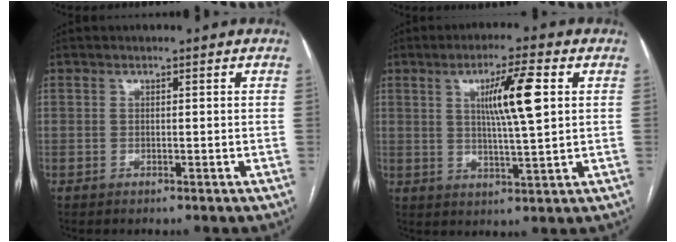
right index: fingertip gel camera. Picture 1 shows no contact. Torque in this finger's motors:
{"motor_torque": [0.95, 0.53, 0.26, 0.13]}